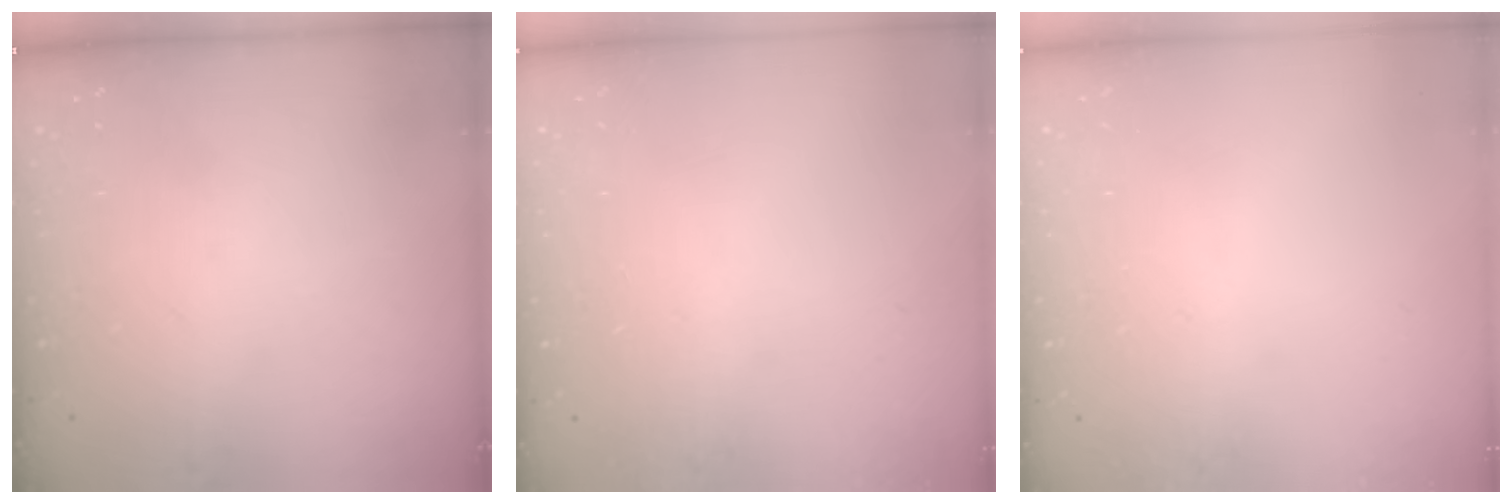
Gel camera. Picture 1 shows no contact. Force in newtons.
{"total": 0.0}
{"total": 0.0}